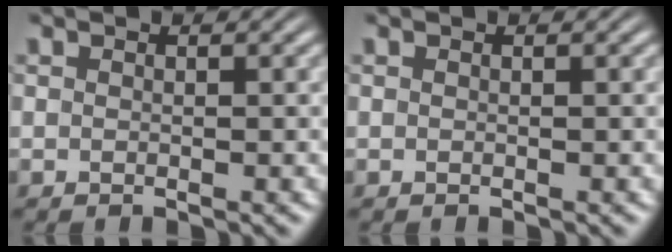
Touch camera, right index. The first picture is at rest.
{"total": 0.0}